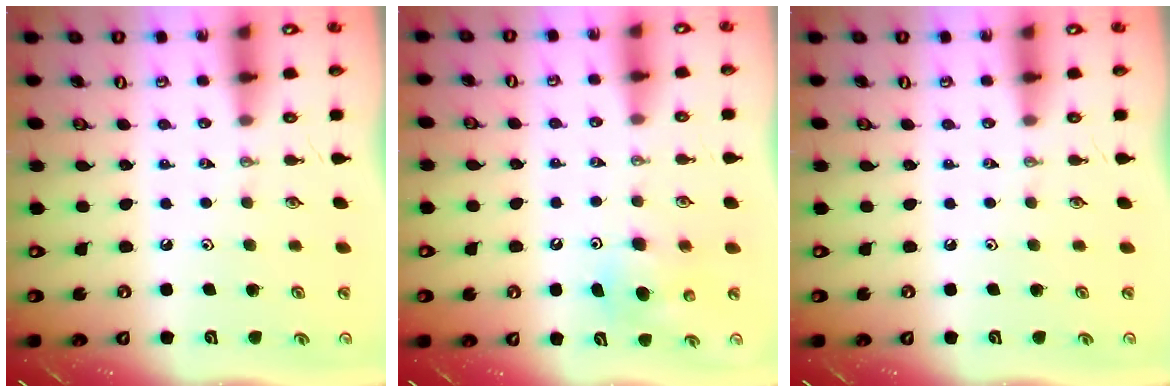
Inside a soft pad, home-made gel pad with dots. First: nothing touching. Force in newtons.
{"total": 6.3, "press": 6.2, "slide": 1.2}
{"total": 0.0}